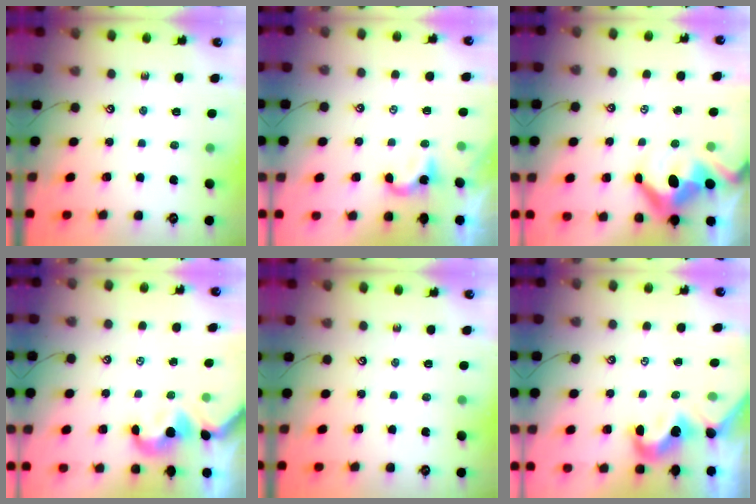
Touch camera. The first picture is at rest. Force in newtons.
{"total": 2.8, "press": 2.7, "slide": 0.3}
{"total": 12.5, "press": 12.3, "slide": 2.1}
{"total": 1.2, "press": 1.1, "slide": 0.6}
{"total": 0.0}
{"total": 2.0, "press": 2.0, "slide": 0.4}